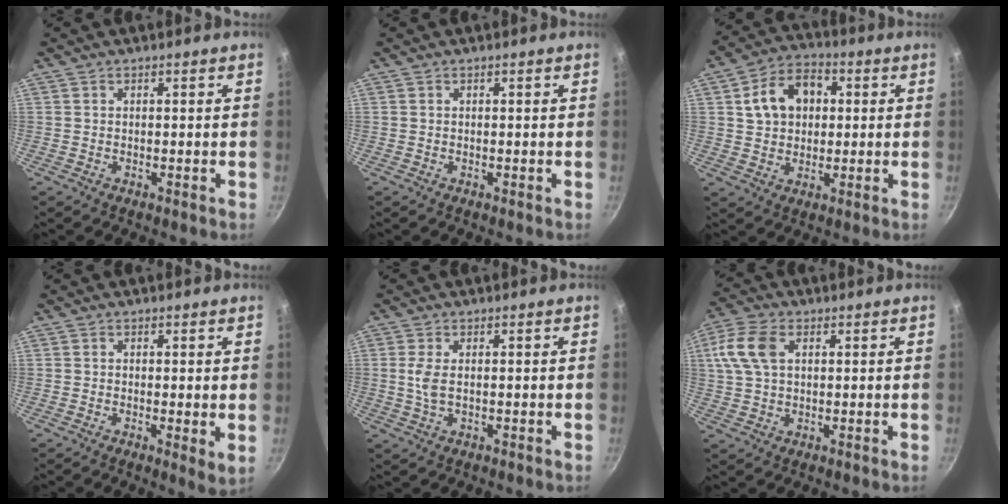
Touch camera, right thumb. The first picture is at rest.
{"total": 0.0}
{"total": 11.3, "force": [2.5, 8.4, 7.1], "torque": [-0.095, 0.018, 0.032]}
{"total": 3.2, "force": [0.3, 1.1, 3.0], "torque": [-0.041, -0.012, 0.003]}
{"total": 3.4, "force": [0.3, 1.6, 2.9], "torque": [-0.065, -0.001, 0.007]}
{"total": 9.1, "force": [2.5, 5.7, 6.6], "torque": [-0.139, 0.011, 0.041]}